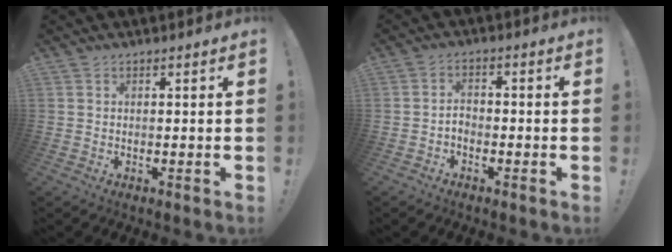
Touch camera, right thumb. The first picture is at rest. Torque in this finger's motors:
{"motor_torque": [0.16, -0.31, -0.10, 0.38, 0.03]}